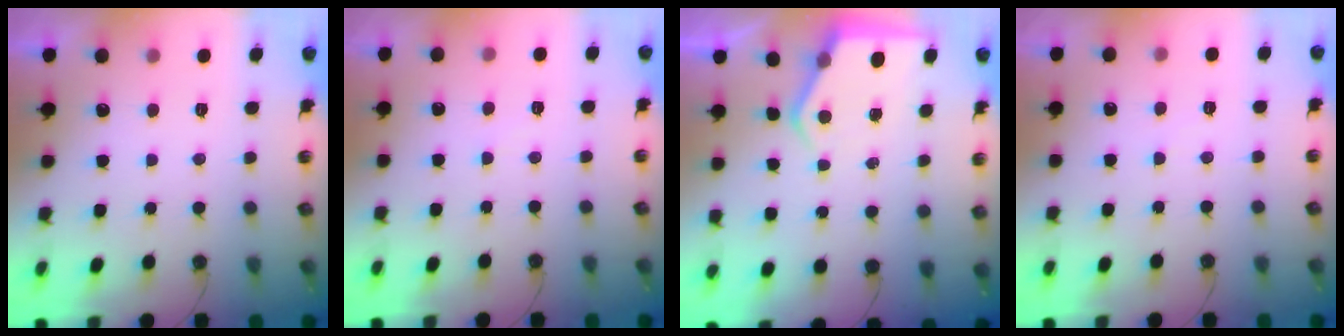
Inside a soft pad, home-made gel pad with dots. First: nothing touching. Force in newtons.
{"total": 2.2, "press": 2.2, "slide": 0.4}
{"total": 5.6, "press": 5.6, "slide": 0.8}
{"total": 2.4, "press": 2.4, "slide": 0.4}